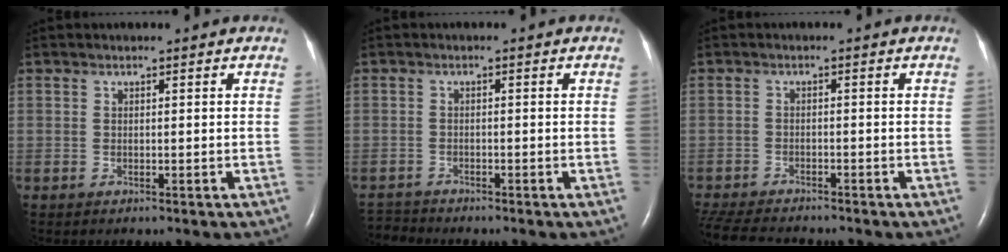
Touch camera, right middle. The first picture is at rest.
{"total": 2.5, "force": [-2.4, -0.1, -0.6], "torque": [0.011, -0.016, -0.043]}
{"total": 8.8, "force": [-8.0, 1.6, 3.4], "torque": [-0.062, -0.015, -0.128]}